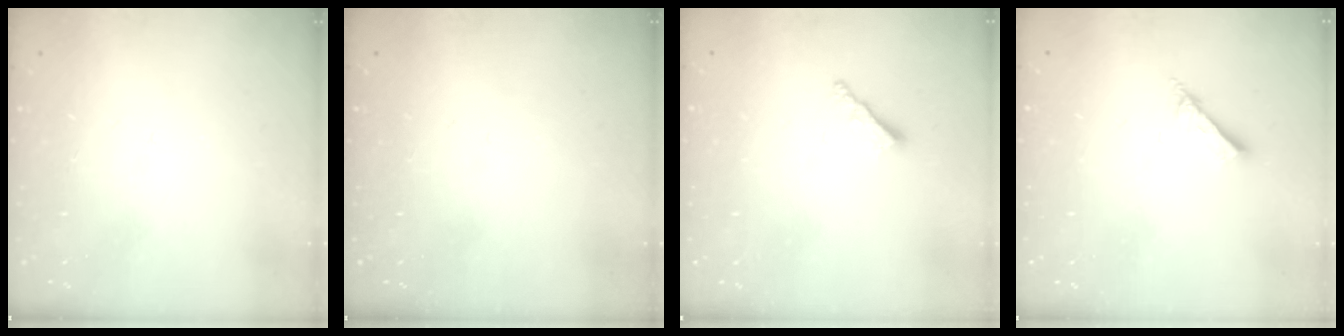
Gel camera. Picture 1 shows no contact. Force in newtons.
{"total": 0.0}
{"total": 2.1, "press": 2.0, "slide": 0.5}
{"total": 2.8, "press": 2.7, "slide": 0.4}